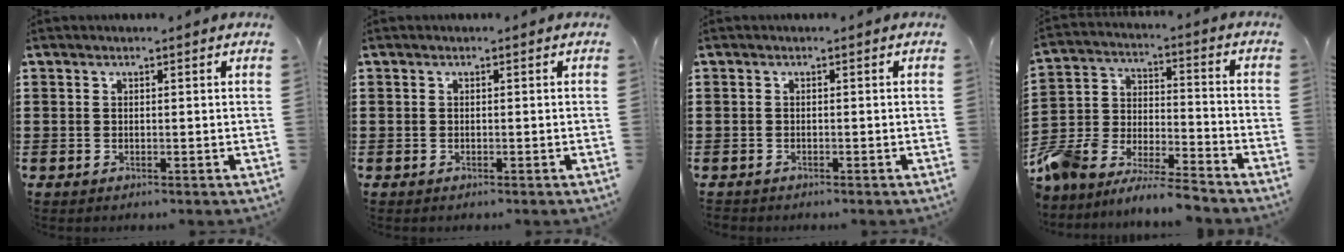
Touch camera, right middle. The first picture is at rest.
{"total": 0.0}
{"total": 0.6, "force": [-0.6, 0.1, -0.1], "torque": [0.000, 0.000, -0.012]}
{"total": 7.9, "force": [-7.6, 1.9, 0.9], "torque": [-0.032, 0.009, -0.156]}